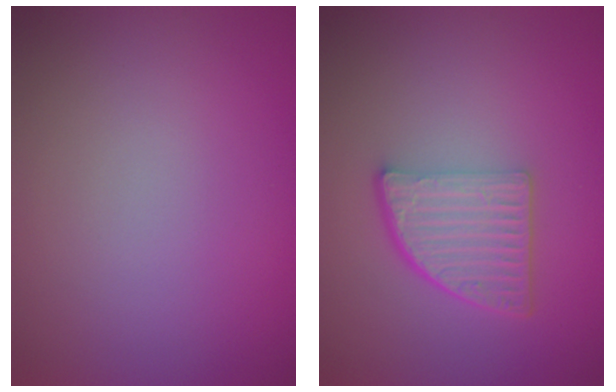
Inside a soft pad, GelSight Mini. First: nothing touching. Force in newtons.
{"total": 4.9, "press": 3.4, "slide": 3.6}